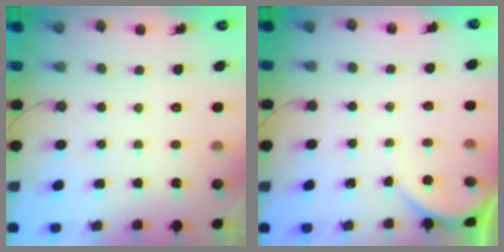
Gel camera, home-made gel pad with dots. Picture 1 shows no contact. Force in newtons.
{"total": 2.8, "press": 2.8, "slide": 0.3}